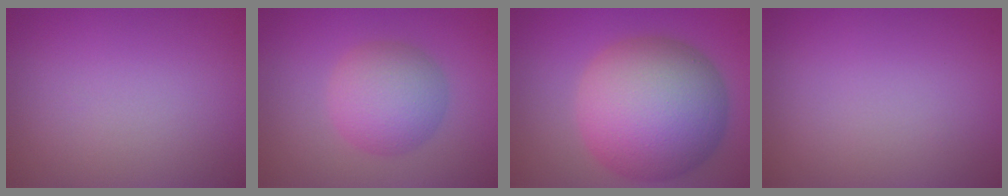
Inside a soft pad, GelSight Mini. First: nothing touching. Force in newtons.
{"total": 4.7, "press": 4.7, "slide": 0.1}
{"total": 12.6, "press": 12.5, "slide": 0.4}
{"total": 0.0}